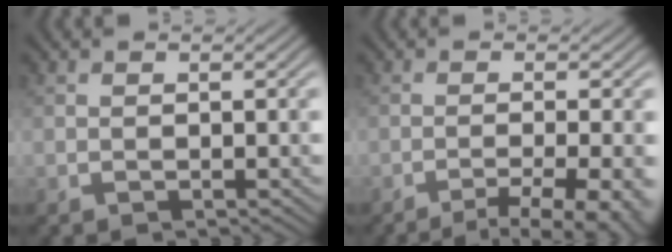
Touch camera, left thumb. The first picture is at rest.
{"total": 7.1, "force": [-4.1, 1.3, 5.6], "torque": [-0.074, -0.002, -0.056]}